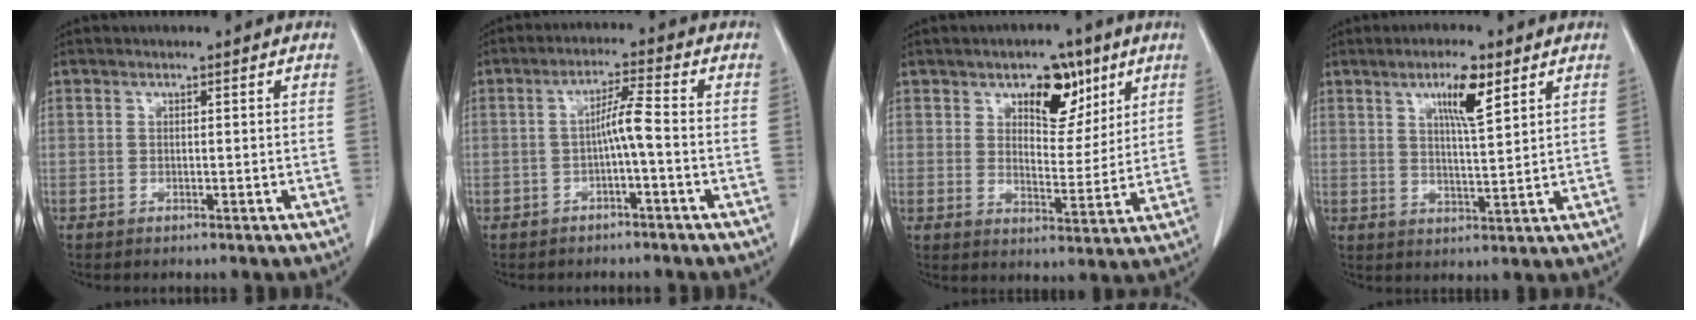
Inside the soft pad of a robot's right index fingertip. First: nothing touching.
{"total": 4.1, "force": [-1.0, -0.2, 4.0], "torque": [-0.069, 0.012, -0.016]}
{"total": 8.3, "force": [4.7, 4.5, 5.1], "torque": [-0.065, 0.004, 0.072]}
{"total": 6.6, "force": [3.5, 0.8, 5.5], "torque": [-0.096, -0.002, 0.059]}